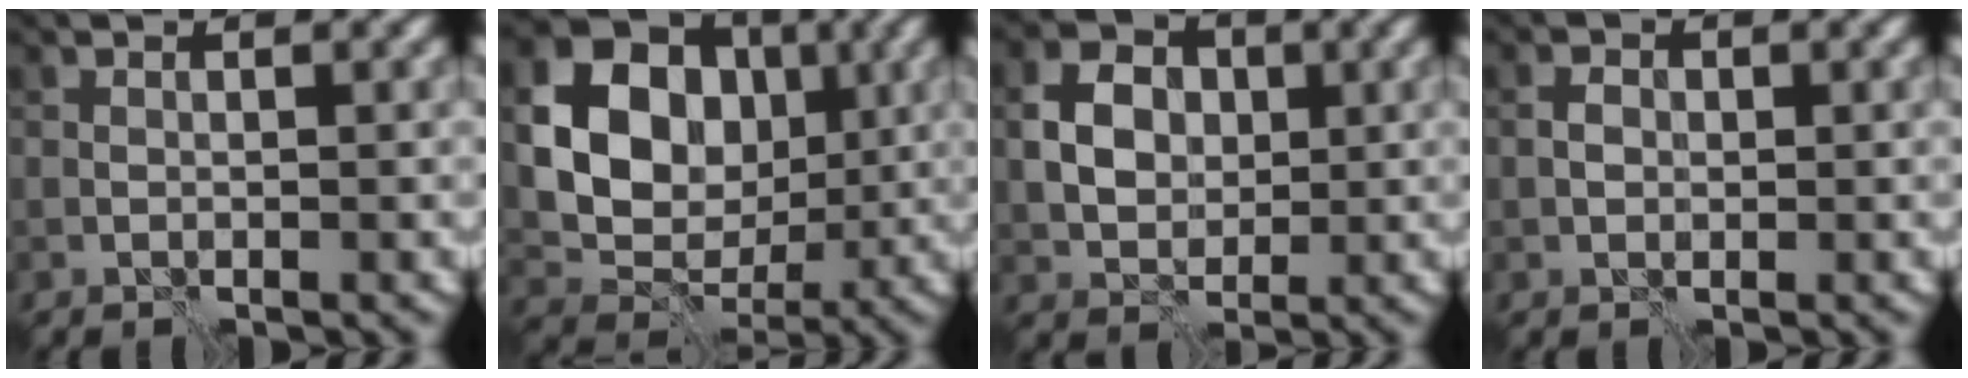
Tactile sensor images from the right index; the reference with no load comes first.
{"total": 14.8, "force": [3.1, 12.6, 6.9], "torque": [-0.168, 0.035, 0.038]}
{"total": 4.3, "force": [0.7, 3.5, 2.4], "torque": [-0.047, 0.004, 0.012]}
{"total": 1.4, "force": [0.0, 1.2, 0.7], "torque": [-0.012, 0.003, -0.002]}